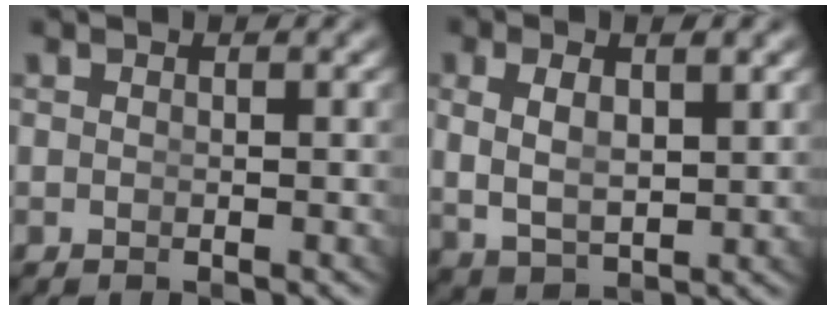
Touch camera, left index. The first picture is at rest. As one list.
[{"total": 5.7, "force": [0.6, 4.1, 3.9], "torque": [-0.087, -0.017, 0.025]}]